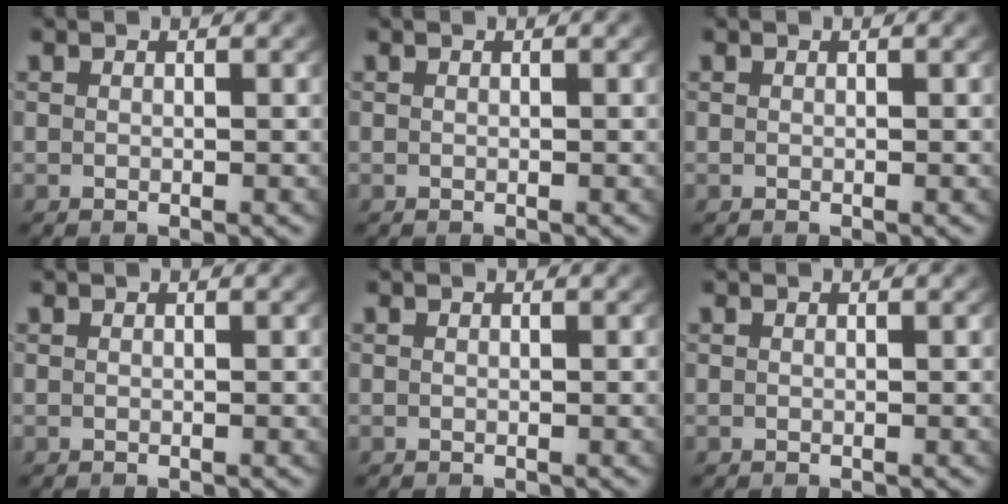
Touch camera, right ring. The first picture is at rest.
{"total": 0.0}
{"total": 0.0}
{"total": 0.0}
{"total": 0.0}
{"total": 0.0}